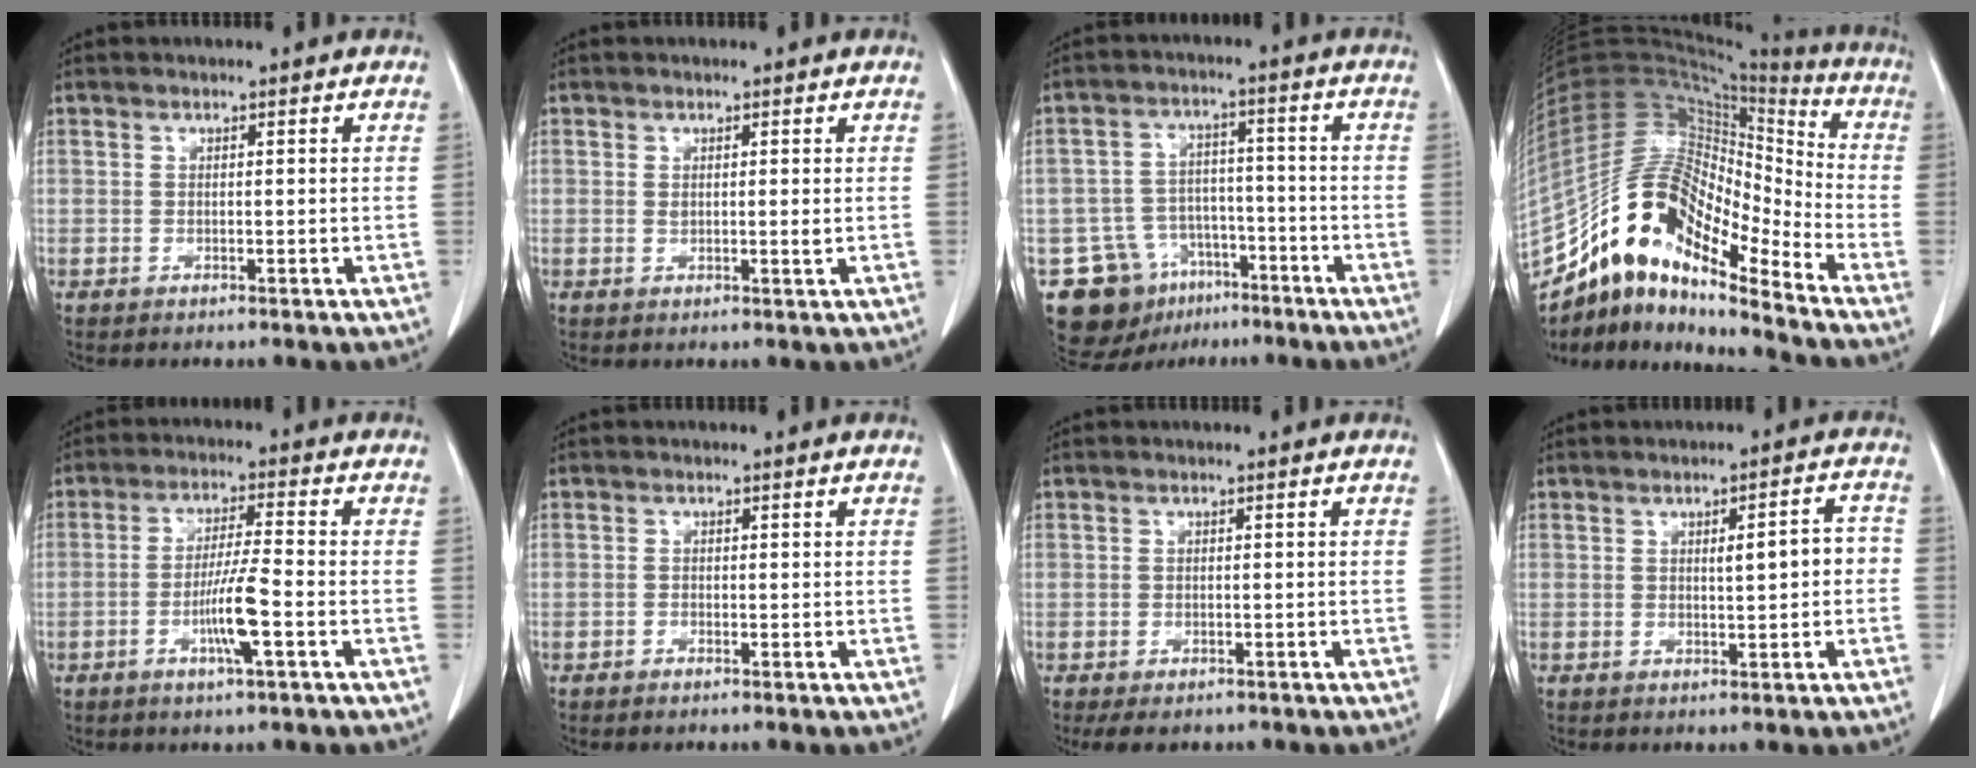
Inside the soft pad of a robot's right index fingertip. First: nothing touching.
{"total": 1.4, "force": [0.2, 0.3, 1.3], "torque": [-0.024, -0.003, 0.005]}
{"total": 11.6, "force": [-6.6, 8.8, 3.8], "torque": [-0.064, 0.031, -0.094]}
{"total": 18.2, "force": [-13.0, 5.0, 11.7], "torque": [-0.209, 0.049, -0.230]}
{"total": 6.9, "force": [-2.4, -0.2, 6.4], "torque": [-0.122, -0.005, -0.046]}
{"total": 0.6, "force": [-0.5, 0.2, 0.3], "torque": [-0.010, -0.001, -0.005]}
{"total": 4.2, "force": [-3.2, 2.1, 1.5], "torque": [-0.014, -0.003, -0.043]}
{"total": 4.2, "force": [-0.1, 0.9, 4.1], "torque": [-0.062, 0.013, 0.001]}